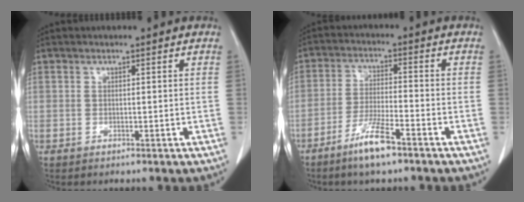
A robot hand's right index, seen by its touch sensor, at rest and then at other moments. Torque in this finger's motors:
{"motor_torque": [0.24, -0.18, 0.12, 0.04]}